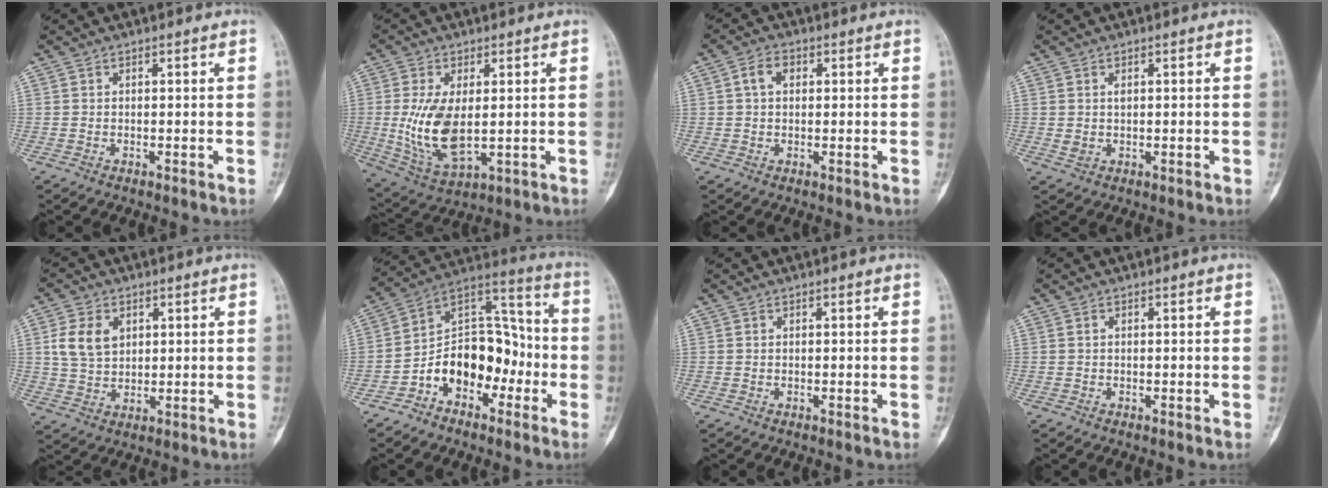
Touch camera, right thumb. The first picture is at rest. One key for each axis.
{"total": 11.9, "fx": 0.1, "fy": 6.0, "fz": 10.3, "tx": -0.205, "ty": -0.013, "tz": 0.018}
{"total": 3.6, "fx": 0.8, "fy": 2.5, "fz": 2.5, "tx": -0.042, "ty": 0.011, "tz": 0.013}
{"total": 1.9, "fx": 0.5, "fy": 1.1, "fz": 1.5, "tx": -0.027, "ty": -0.001, "tz": 0.013}
{"total": 7.5, "fx": 2.3, "fy": 5.4, "fz": 4.7, "tx": -0.076, "ty": -0.006, "tz": 0.048}
{"total": 15.1, "fx": -5.3, "fy": 10.2, "fz": 9.7, "tx": -0.120, "ty": 0.078, "tz": -0.097}
{"total": 0.0}
{"total": 0.0}